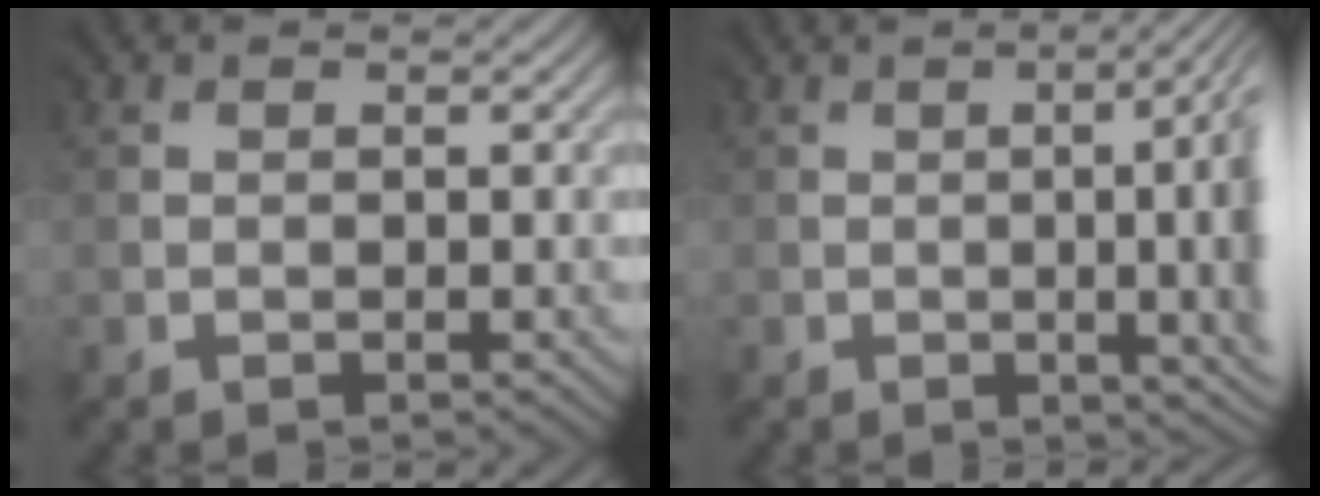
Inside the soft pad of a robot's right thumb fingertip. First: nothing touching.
{"total": 11.1, "force": [-0.9, 4.5, 10.1], "torque": [-0.095, 0.004, -0.009]}